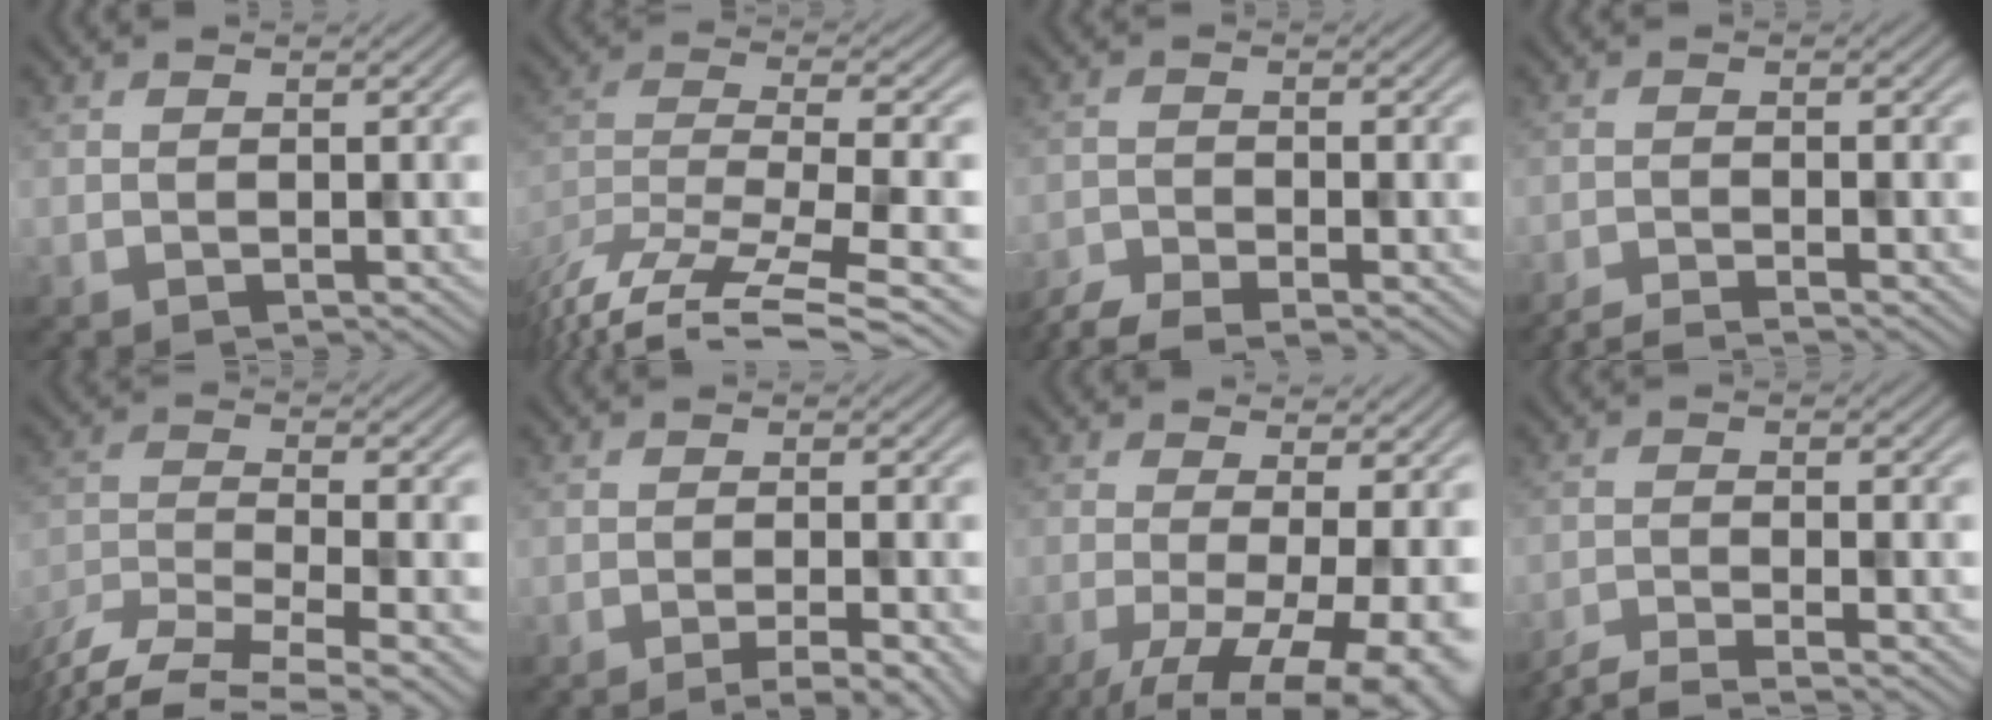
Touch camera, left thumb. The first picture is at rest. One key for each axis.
{"total": 14.0, "fx": -10.6, "fy": 3.5, "fz": 8.5, "tx": -0.171, "ty": -0.008, "tz": -0.168}
{"total": 4.4, "fx": -3.8, "fy": 0.7, "fz": 2.1, "tx": -0.048, "ty": -0.011, "tz": -0.079}
{"total": 3.0, "fx": -2.6, "fy": 0.2, "fz": 1.5, "tx": -0.021, "ty": 0.001, "tz": -0.056}
{"total": 9.6, "fx": -7.6, "fy": 2.2, "fz": 5.4, "tx": -0.115, "ty": -0.020, "tz": -0.138}
{"total": 4.8, "fx": -2.9, "fy": 0.8, "fz": 3.7, "tx": -0.044, "ty": 0.009, "tz": -0.048}
{"total": 11.6, "fx": -3.6, "fy": 3.9, "fz": 10.3, "tx": -0.157, "ty": -0.015, "tz": -0.041}
{"total": 4.7, "fx": -4.0, "fy": 0.5, "fz": 2.4, "tx": -0.040, "ty": -0.002, "tz": -0.084}